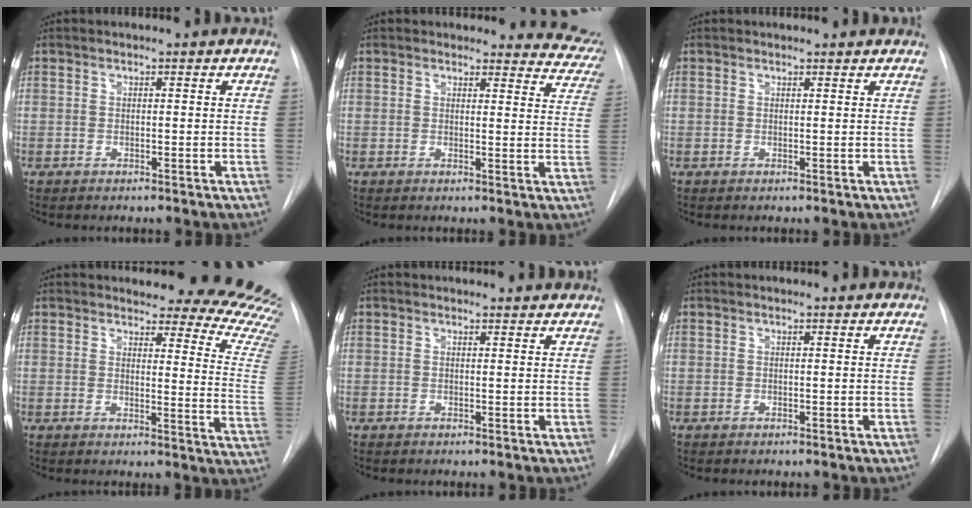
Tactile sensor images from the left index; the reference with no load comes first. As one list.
[{"total": 8.0, "force": [7.6, 2.3, -0.5], "torque": [0.055, -0.066, 0.033]}, {"total": 1.8, "force": [1.7, 0.5, 0.2], "torque": [-0.006, 0.010, 0.009]}, {"total": 17.2, "force": [16.2, 2.2, 5.4], "torque": [-0.042, -0.144, 0.146]}, {"total": 3.3, "force": [3.1, 1.0, 0.5], "torque": [-0.003, 0.005, 0.021]}, {"total": 0.0}]